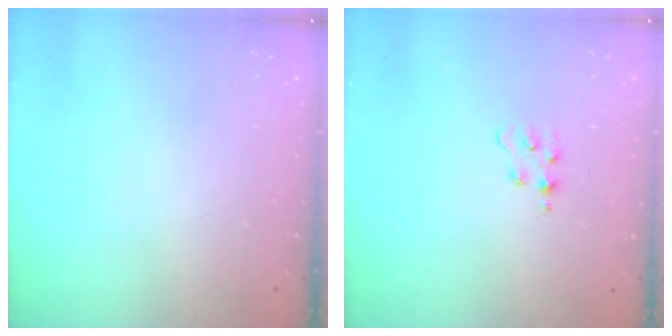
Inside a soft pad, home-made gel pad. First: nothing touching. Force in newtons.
{"total": 1.8, "press": 1.8, "slide": 0.3}